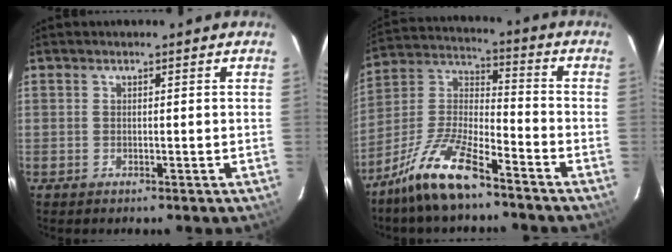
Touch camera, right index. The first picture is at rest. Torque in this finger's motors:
{"motor_torque": [1.18, -0.96, 0.43, 0.13]}